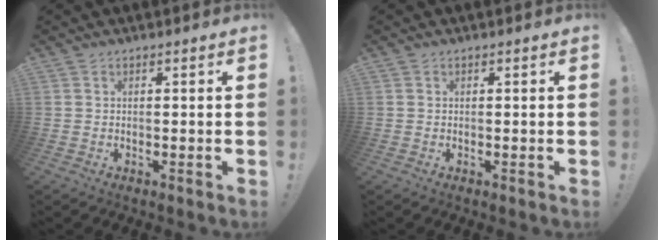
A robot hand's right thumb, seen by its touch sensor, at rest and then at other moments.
{"total": 0.0}